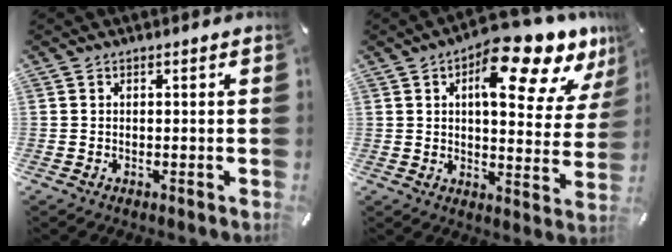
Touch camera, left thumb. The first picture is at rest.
{"total": 16.4, "force": [10.0, 6.2, 11.4], "torque": [-0.150, -0.064, 0.157]}